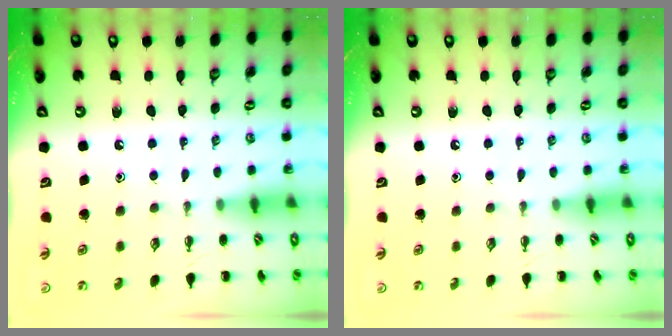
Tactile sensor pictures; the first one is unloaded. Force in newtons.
{"total": 0.0}